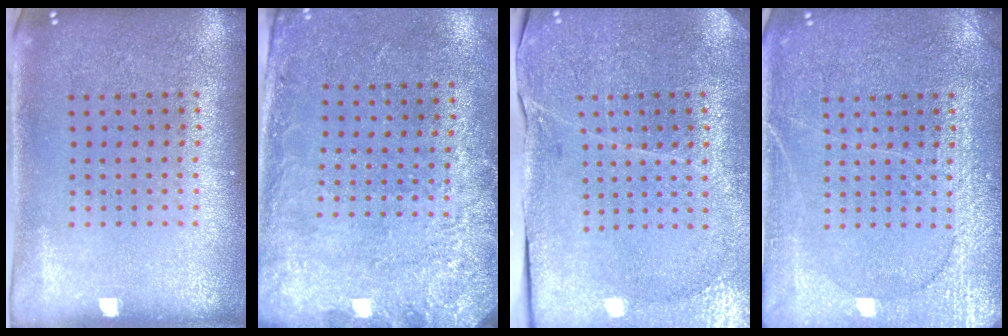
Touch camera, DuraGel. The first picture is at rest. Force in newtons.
{"total": 2.8, "press": 1.9, "slide": 2.1}
{"total": 3.3, "press": 3.3, "slide": 0.4}
{"total": 4.7, "press": 4.7, "slide": 0.6}